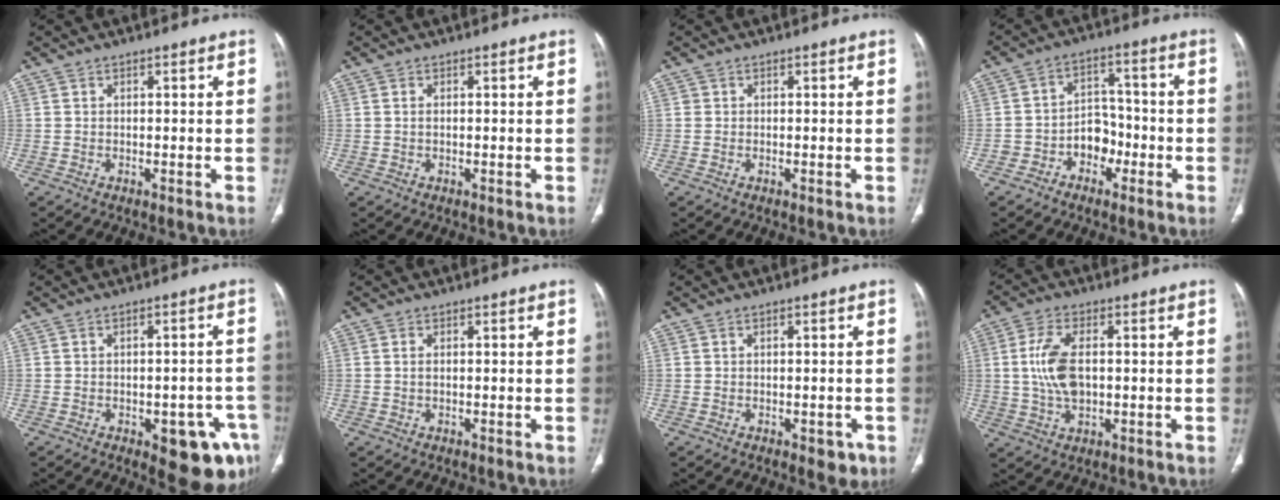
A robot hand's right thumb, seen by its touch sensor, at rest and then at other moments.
{"total": 0.6, "force": [0.1, 0.3, 0.5], "torque": [-0.015, 0.004, 0.004]}
{"total": 0.6, "force": [0.1, 0.6, 0.0], "torque": [0.003, 0.004, 0.002]}
{"total": 6.9, "force": [-3.0, 5.4, 3.1], "torque": [-0.013, 0.045, -0.052]}
{"total": 11.3, "force": [-5.1, 4.9, 8.8], "torque": [-0.073, 0.020, -0.057]}
{"total": 0.9, "force": [0.2, 0.5, 0.7], "torque": [-0.019, 0.003, 0.005]}
{"total": 2.8, "force": [-1.0, 1.7, 2.1], "torque": [-0.008, 0.002, -0.008]}
{"total": 8.8, "force": [0.6, 4.8, 7.3], "torque": [-0.153, 0.002, 0.016]}